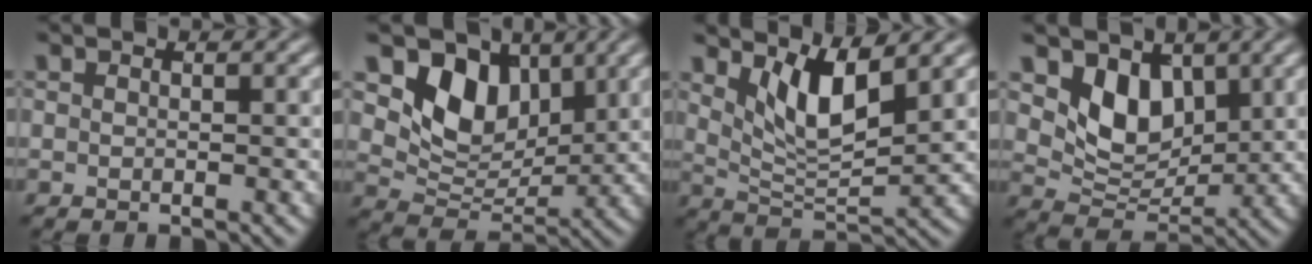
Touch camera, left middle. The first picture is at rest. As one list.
[{"total": 6.1, "force": [2.9, 4.2, 3.3], "torque": [-0.067, -0.015, 0.049]}, {"total": 5.6, "force": [2.7, 1.8, 4.5], "torque": [-0.092, -0.016, 0.054]}, {"total": 4.6, "force": [2.0, 3.2, 2.7], "torque": [-0.064, -0.020, 0.037]}]